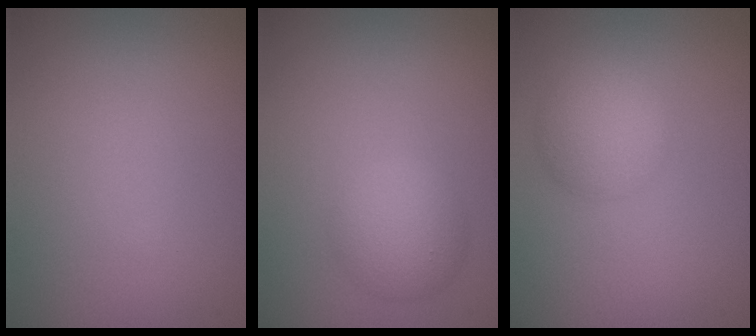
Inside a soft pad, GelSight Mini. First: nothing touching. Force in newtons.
{"total": 3.3, "press": 3.3, "slide": 0.1}
{"total": 3.4, "press": 3.4, "slide": 0.2}